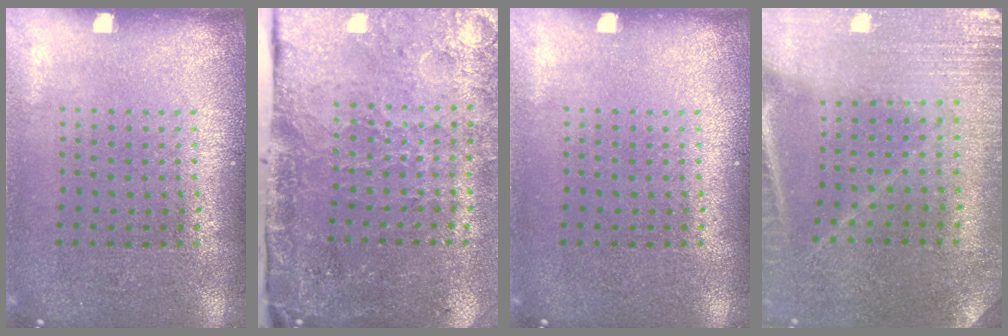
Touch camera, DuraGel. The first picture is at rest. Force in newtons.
{"total": 4.9, "press": 3.6, "slide": 3.3}
{"total": 0.0}
{"total": 0.9, "press": 0.9, "slide": 0.1}